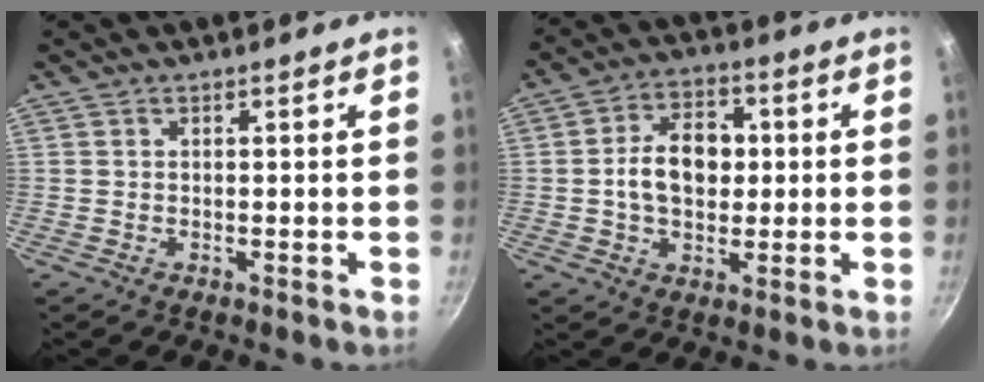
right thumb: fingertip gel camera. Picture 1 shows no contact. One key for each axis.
{"total": 10.9, "fx": 0.5, "fy": 7.7, "fz": 7.8, "tx": -0.098, "ty": 0.016, "tz": -0.003}